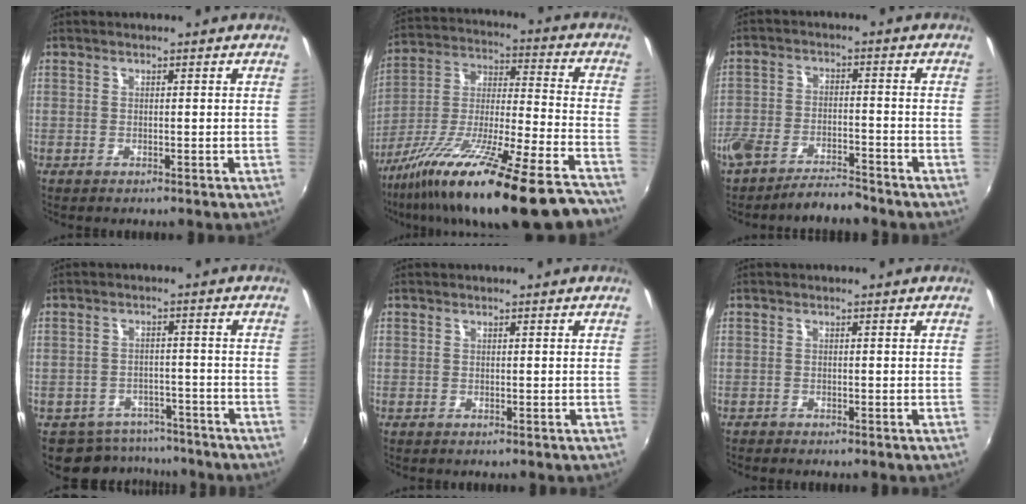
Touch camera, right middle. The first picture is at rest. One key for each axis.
{"total": 27.7, "fx": -21.3, "fy": 1.9, "fz": 17.7, "tx": -0.295, "ty": -0.067, "tz": -0.343}
{"total": 7.5, "fx": -6.7, "fy": 2.0, "fz": 2.8, "tx": -0.077, "ty": -0.002, "tz": -0.114}
{"total": 7.7, "fx": -6.6, "fy": 4.0, "fz": 0.6, "tx": -0.014, "ty": 0.017, "tz": -0.087}
{"total": 0.0}
{"total": 0.8, "fx": -0.8, "fy": 0.1, "fz": 0.0, "tx": -0.006, "ty": -0.003, "tz": -0.015}